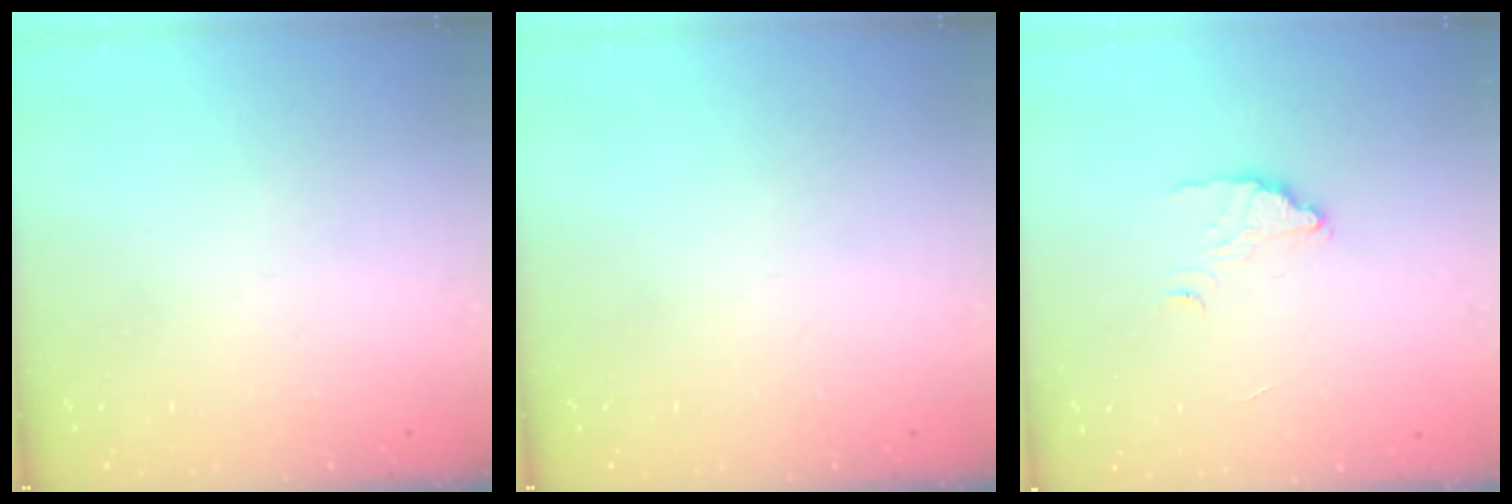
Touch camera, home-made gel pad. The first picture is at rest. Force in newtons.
{"total": 0.0}
{"total": 2.6, "press": 2.6, "slide": 0.2}